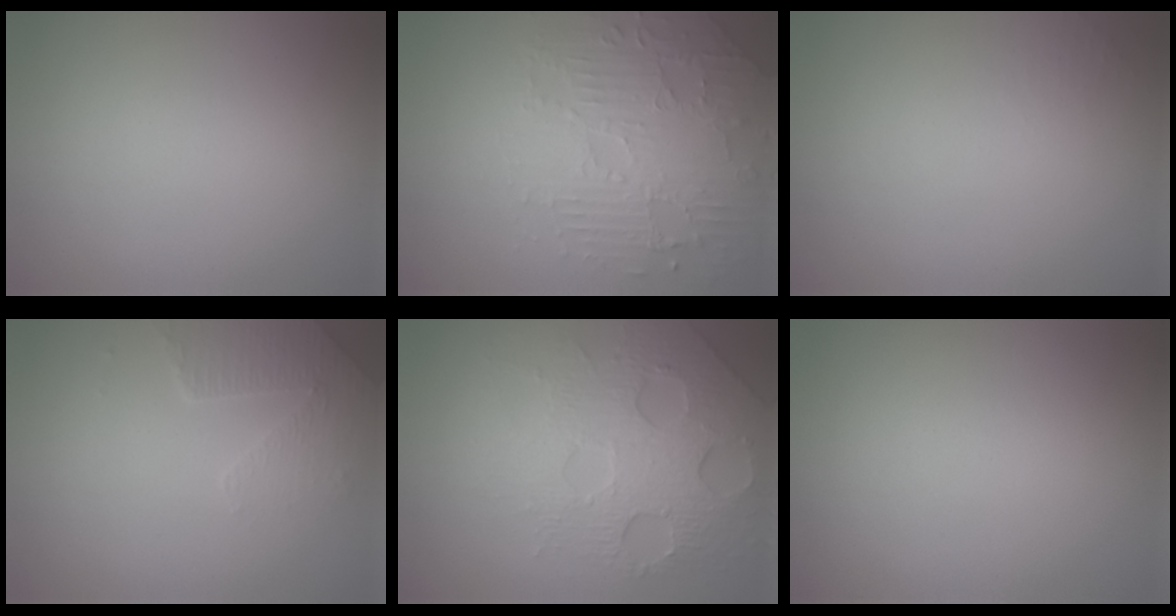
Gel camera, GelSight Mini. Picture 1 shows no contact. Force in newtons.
{"total": 4.6, "press": 3.8, "slide": 2.5}
{"total": 0.7, "press": 0.7, "slide": 0.1}
{"total": 2.8, "press": 2.7, "slide": 0.7}
{"total": 6.8, "press": 4.9, "slide": 4.7}
{"total": 0.0}